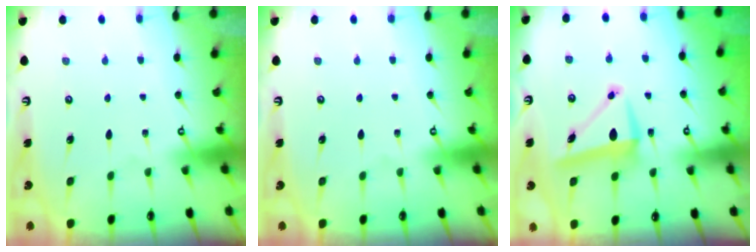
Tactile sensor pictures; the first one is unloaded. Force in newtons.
{"total": 0.0}
{"total": 8.9, "press": 8.8, "slide": 1.5}